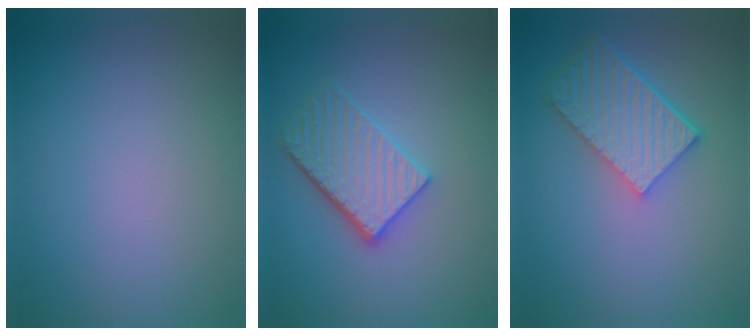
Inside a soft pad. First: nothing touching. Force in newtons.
{"total": 4.0, "press": 3.4, "slide": 2.1}
{"total": 5.9, "press": 4.3, "slide": 4.0}